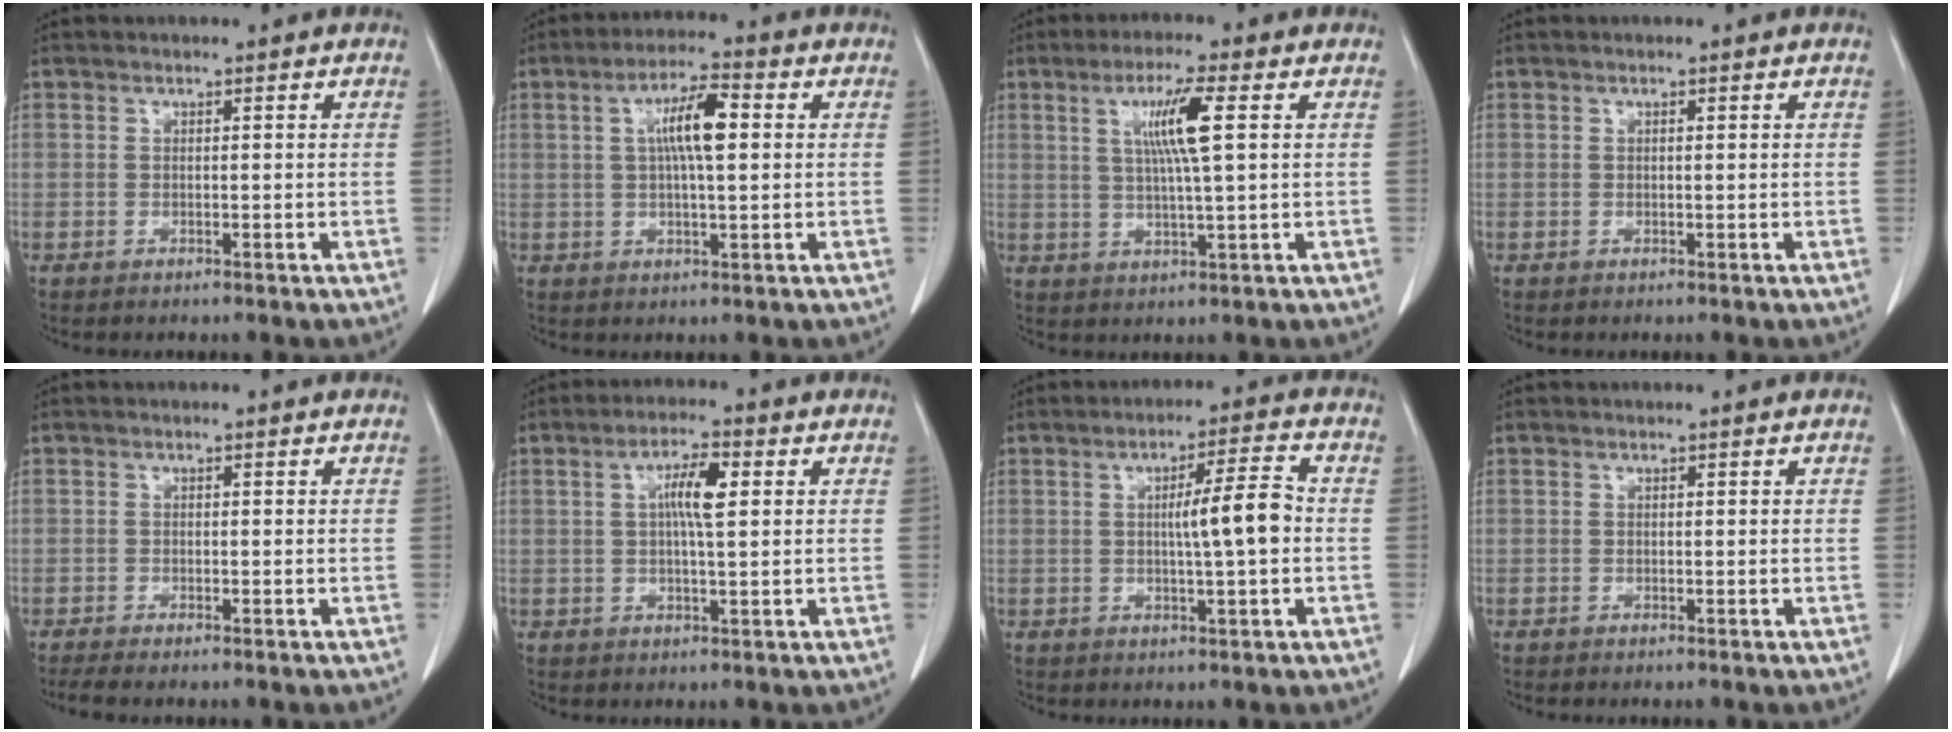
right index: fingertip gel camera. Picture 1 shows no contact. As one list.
[{"total": 7.5, "force": [1.5, 1.3, 7.2], "torque": [-0.132, 0.014, 0.025]}, {"total": 7.3, "force": [2.0, -0.3, 7.0], "torque": [-0.131, 0.001, 0.039]}, {"total": 0.0}, {"total": 2.3, "force": [-1.9, 0.0, 1.3], "torque": [-0.023, -0.007, -0.032]}, {"total": 5.5, "force": [1.3, 0.9, 5.3], "torque": [-0.098, 0.007, 0.022]}, {"total": 7.0, "force": [-0.1, 0.2, 6.9], "torque": [-0.106, 0.007, -0.003]}, {"total": 0.0}]